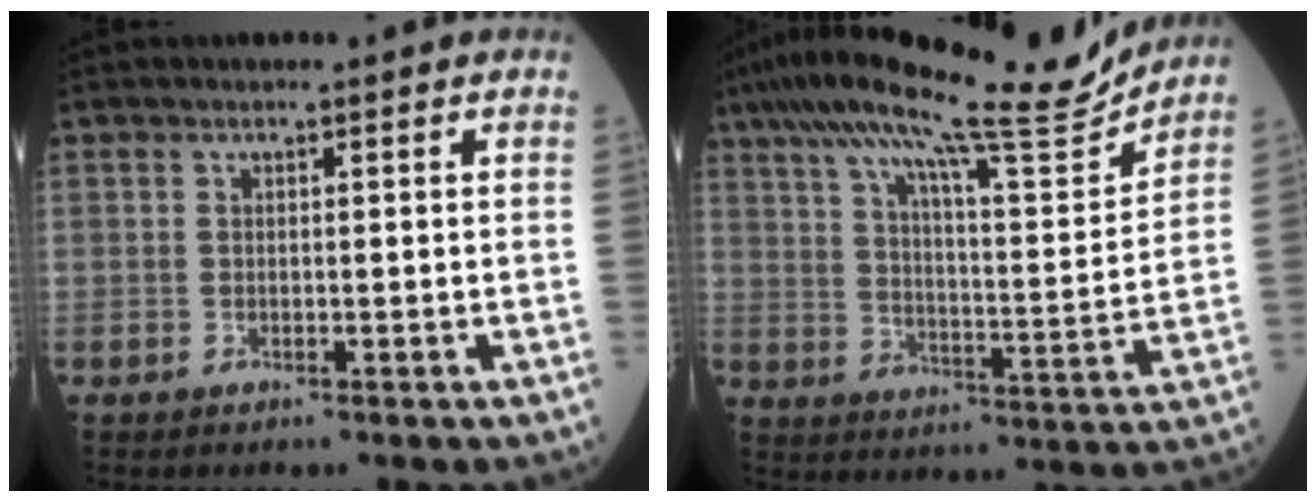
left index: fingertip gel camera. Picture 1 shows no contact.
{"total": 20.5, "force": [17.7, 1.0, 10.2], "torque": [-0.173, -0.003, 0.263]}